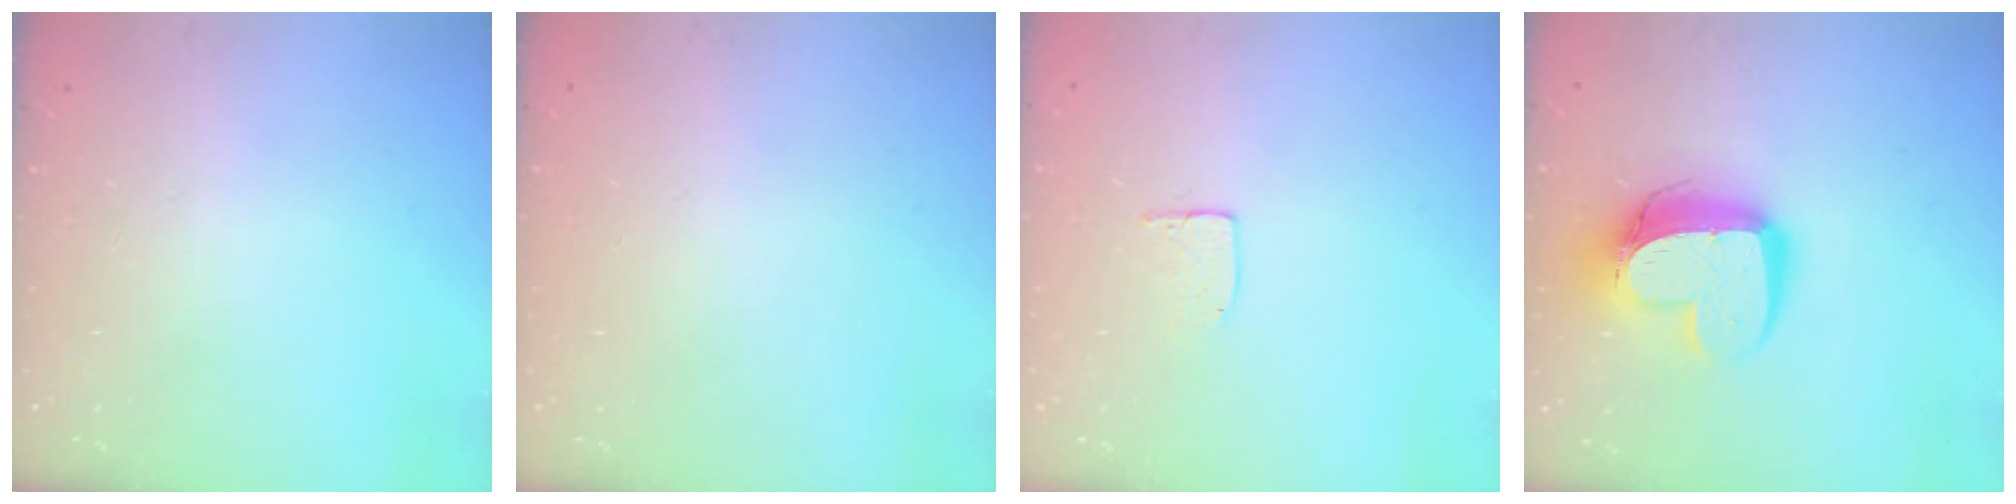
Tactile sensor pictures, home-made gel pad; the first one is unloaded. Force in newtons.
{"total": 0.0}
{"total": 5.2, "press": 5.2, "slide": 0.4}
{"total": 14.2, "press": 14.2, "slide": 1.4}